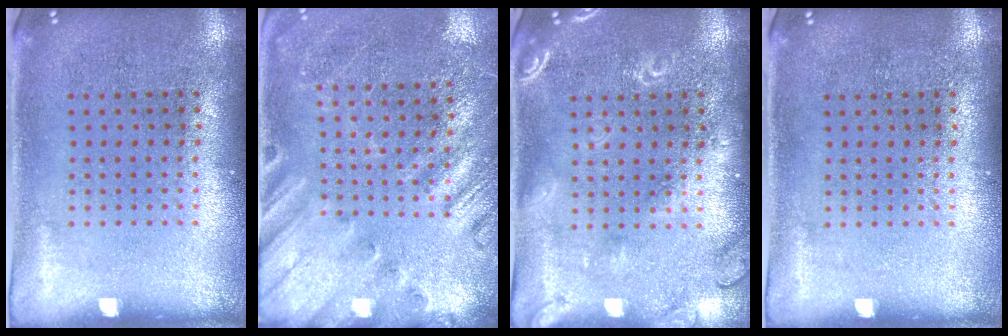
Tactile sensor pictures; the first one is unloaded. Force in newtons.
{"total": 2.2, "press": 2.0, "slide": 1.0}
{"total": 2.8, "press": 2.7, "slide": 0.4}
{"total": 0.0}